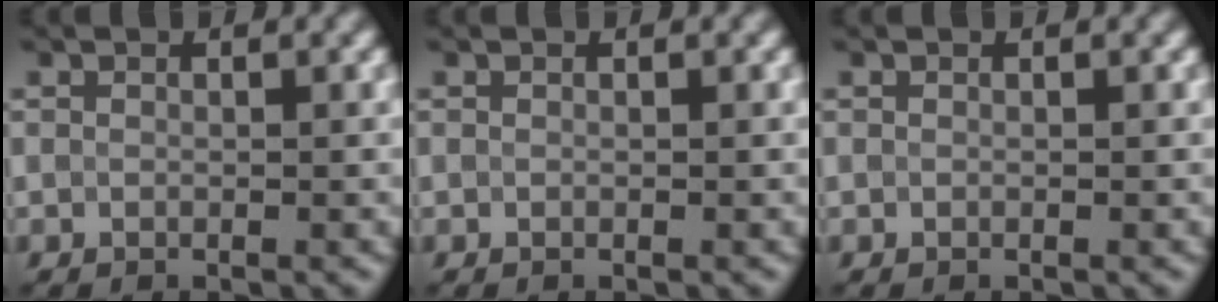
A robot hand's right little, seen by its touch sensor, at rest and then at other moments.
{"total": 0.0}
{"total": 0.0}